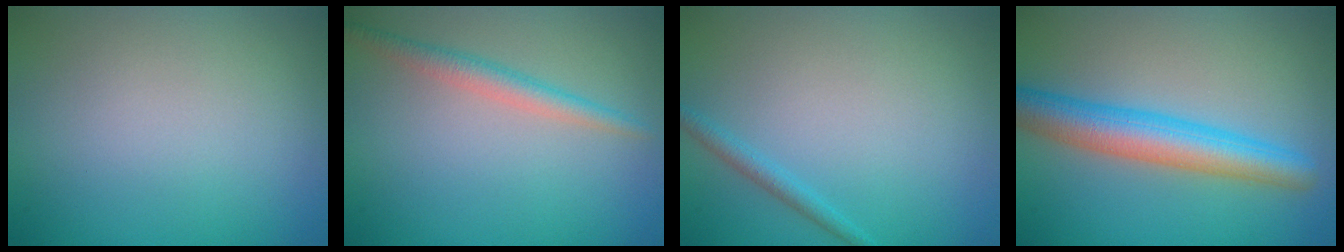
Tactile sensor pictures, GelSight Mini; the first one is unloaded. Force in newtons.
{"total": 2.2, "press": 2.1, "slide": 0.0}
{"total": 1.3, "press": 1.3, "slide": 0.1}
{"total": 5.6, "press": 5.6, "slide": 0.1}